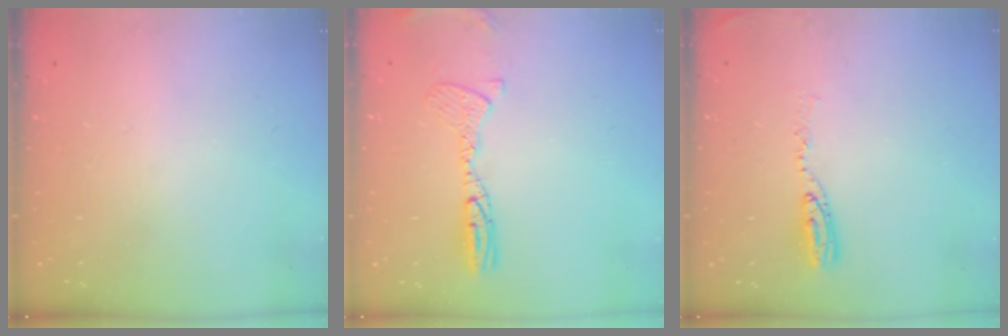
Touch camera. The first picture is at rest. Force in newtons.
{"total": 11.8, "press": 11.6, "slide": 2.1}
{"total": 6.8, "press": 6.8, "slide": 0.6}